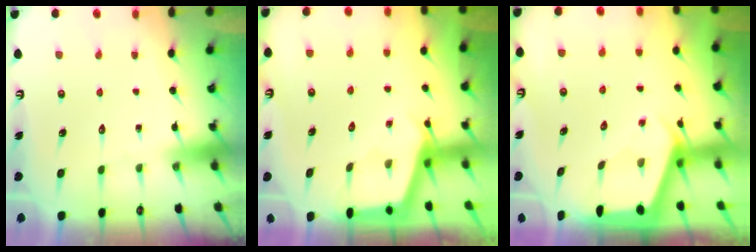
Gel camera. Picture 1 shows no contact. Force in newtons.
{"total": 2.4, "press": 2.4, "slide": 0.1}
{"total": 2.4, "press": 2.4, "slide": 0.3}